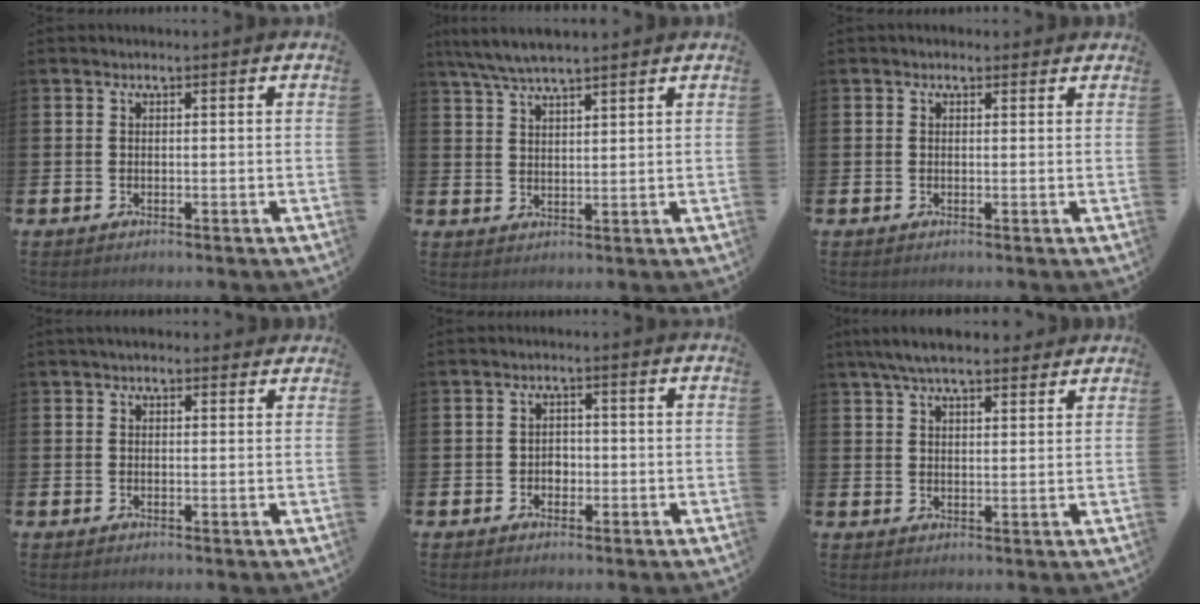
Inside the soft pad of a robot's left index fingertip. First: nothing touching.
{"total": 5.5, "force": [5.0, 0.6, 2.1], "torque": [-0.058, -0.010, 0.093]}
{"total": 0.7, "force": [0.5, 0.5, 0.2], "torque": [0.009, 0.002, 0.006]}
{"total": 1.9, "force": [1.7, 0.8, 0.5], "torque": [0.001, -0.001, 0.027]}
{"total": 1.8, "force": [-0.5, 1.5, 0.7], "torque": [-0.003, 0.000, -0.015]}
{"total": 7.5, "force": [7.0, 1.3, 2.3], "torque": [-0.066, -0.038, 0.124]}